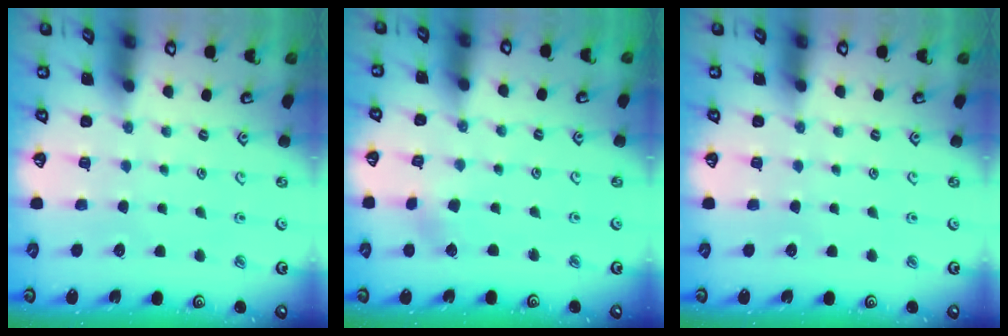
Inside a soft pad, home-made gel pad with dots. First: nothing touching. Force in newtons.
{"total": 1.9, "press": 1.9, "slide": 0.2}
{"total": 0.0}